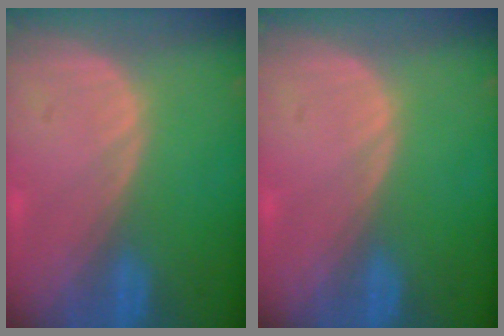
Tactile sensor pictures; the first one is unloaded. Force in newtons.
{"total": 0.0}